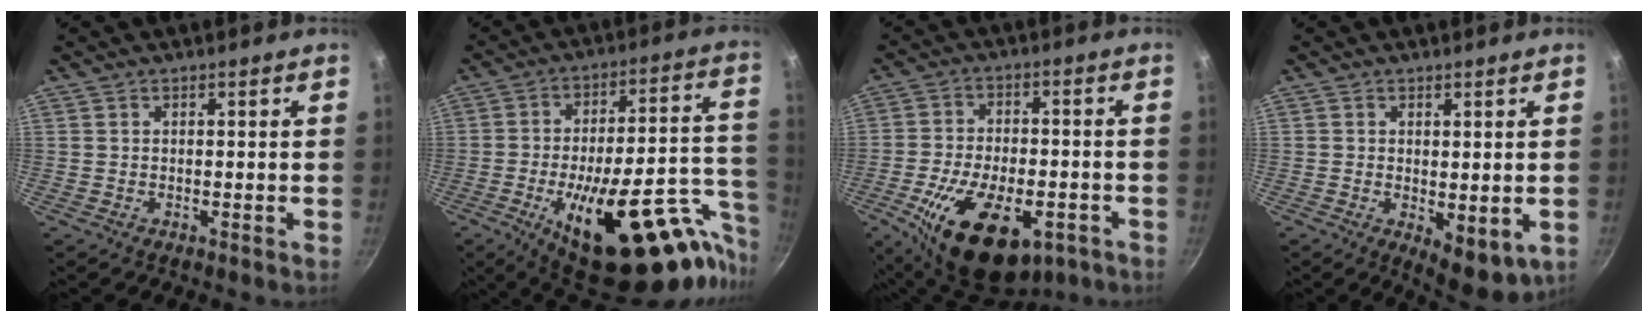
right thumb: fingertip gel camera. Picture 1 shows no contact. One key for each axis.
{"total": 31.7, "fx": -15.1, "fy": 12.0, "fz": 25.2, "tx": -0.294, "ty": 0.064, "tz": -0.214}
{"total": 19.4, "fx": -8.4, "fy": 10.0, "fz": 14.3, "tx": -0.229, "ty": 0.018, "tz": -0.128}
{"total": 7.2, "fx": -0.7, "fy": 3.5, "fz": 6.2, "tx": -0.074, "ty": -0.016, "tz": -0.001}